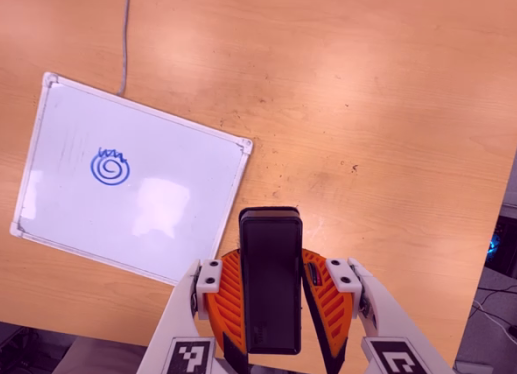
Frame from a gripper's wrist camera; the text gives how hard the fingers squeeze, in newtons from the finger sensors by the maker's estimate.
{"total": 6.6, "left": 5.0, "right": 8.2}